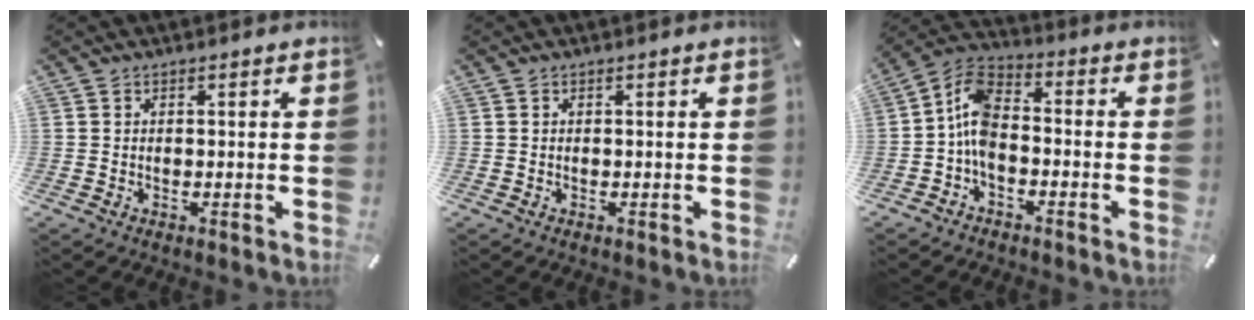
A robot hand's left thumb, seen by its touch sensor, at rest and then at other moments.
{"total": 0.0}
{"total": 8.7, "force": [-2.6, 5.3, 6.3], "torque": [-0.141, 0.003, -0.050]}